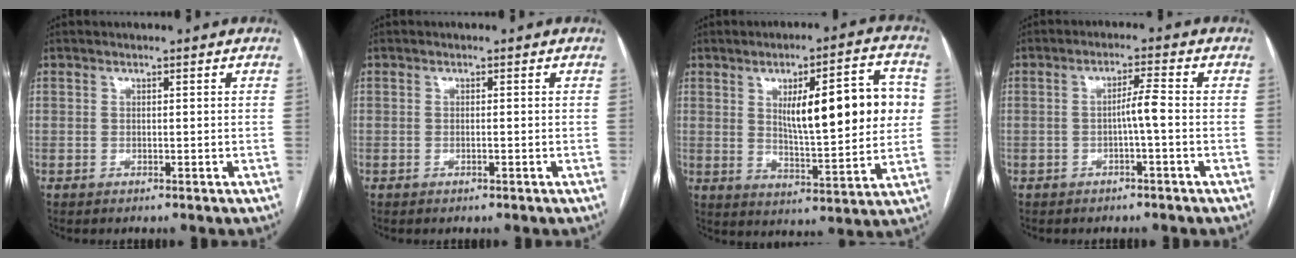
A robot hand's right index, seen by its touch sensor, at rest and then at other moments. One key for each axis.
{"total": 0.0}
{"total": 16.1, "fx": 3.2, "fy": 3.3, "fz": 15.4, "tx": -0.218, "ty": 0.016, "tz": 0.054}
{"total": 3.0, "fx": -0.7, "fy": -0.3, "fz": 2.9, "tx": -0.050, "ty": 0.005, "tz": -0.011}